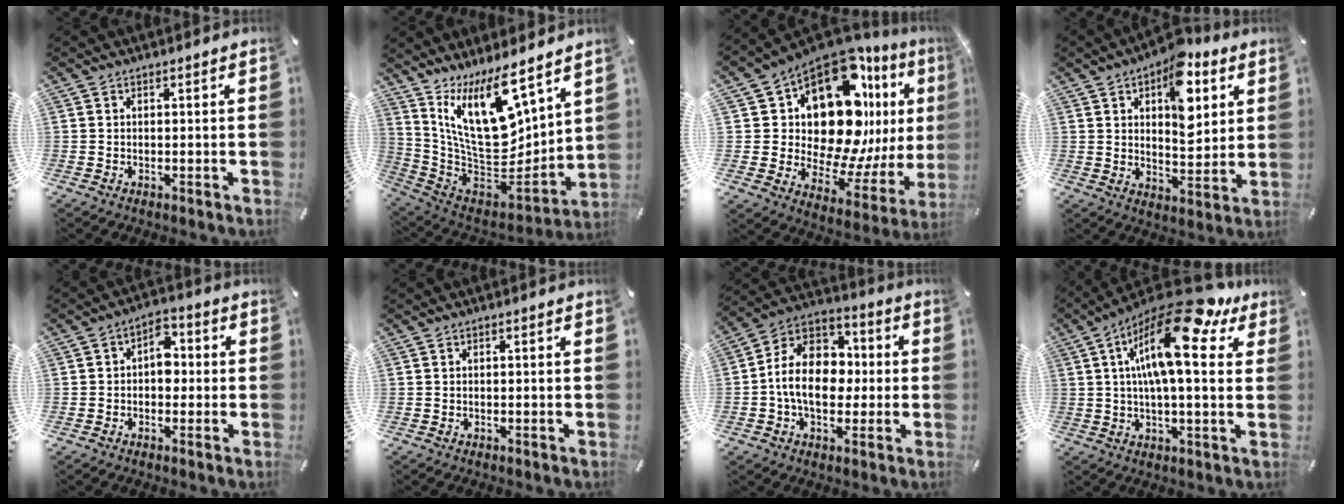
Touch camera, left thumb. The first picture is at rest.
{"total": 18.7, "force": [9.6, 8.8, 13.4], "torque": [-0.267, -0.088, 0.172]}
{"total": 22.0, "force": [9.0, 12.7, 15.6], "torque": [-0.269, -0.102, 0.151]}
{"total": 14.1, "force": [6.4, 8.1, 9.6], "torque": [-0.118, -0.027, 0.105]}
{"total": 6.0, "force": [-0.3, 4.2, 4.2], "torque": [-0.049, 0.006, -0.013]}
{"total": 0.0}
{"total": 13.8, "force": [-2.1, 10.5, 8.7], "torque": [-0.180, 0.019, -0.039]}
{"total": 19.2, "force": [8.9, 6.0, 15.9], "torque": [-0.277, -0.056, 0.136]}